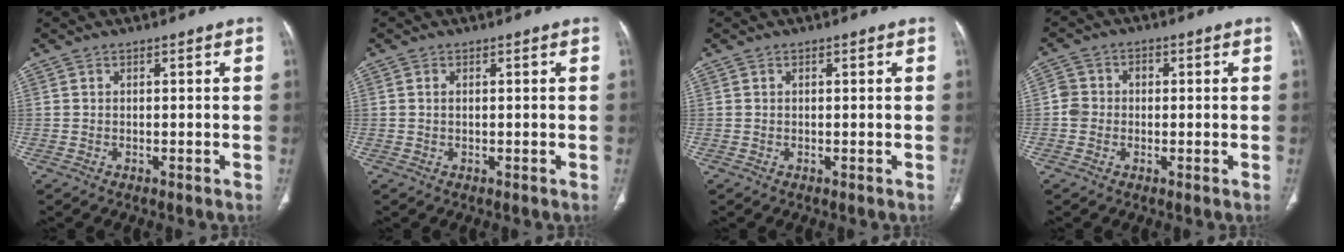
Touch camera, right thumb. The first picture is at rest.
{"total": 0.8, "force": [0.2, 0.4, 0.6], "torque": [-0.018, 0.004, 0.005]}
{"total": 0.0}
{"total": 4.1, "force": [-0.4, 3.8, 1.5], "torque": [-0.017, 0.016, -0.014]}